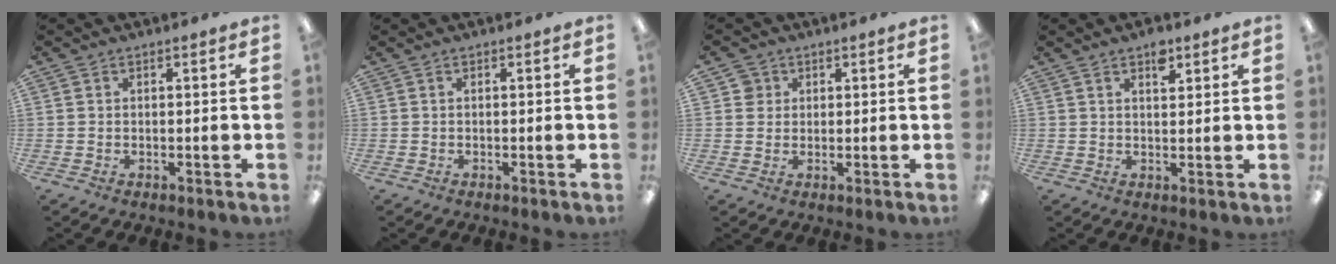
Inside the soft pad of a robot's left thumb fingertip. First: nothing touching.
{"total": 0.0}
{"total": 3.6, "force": [1.7, 3.2, 0.4], "torque": [-0.004, 0.000, 0.028]}
{"total": 4.1, "force": [2.7, 2.1, 2.3], "torque": [-0.027, -0.010, 0.044]}